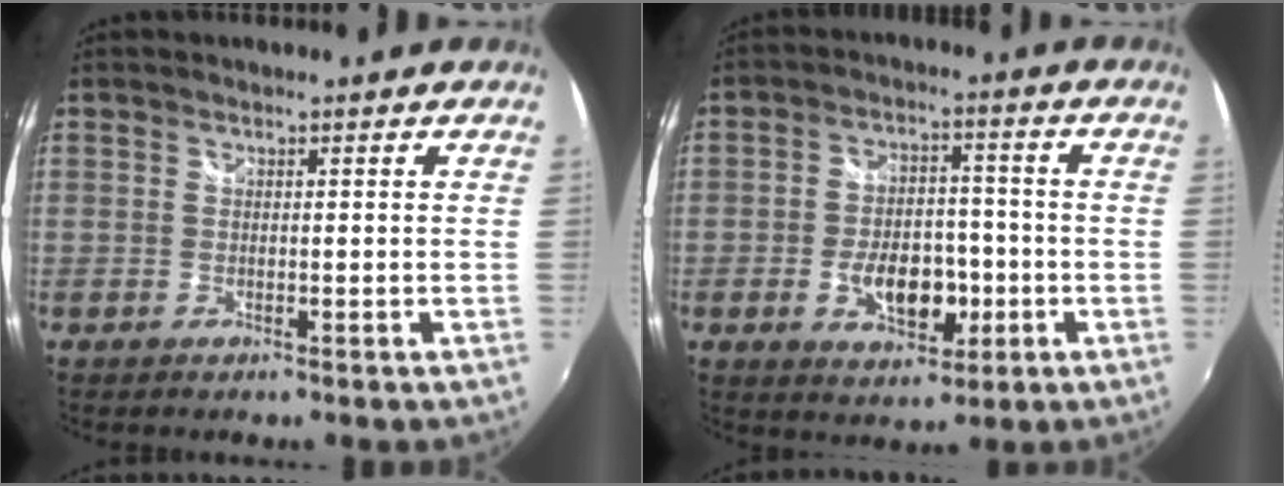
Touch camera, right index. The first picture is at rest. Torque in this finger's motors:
{"motor_torque": [0.14, -0.13, 0.56, 0.06]}